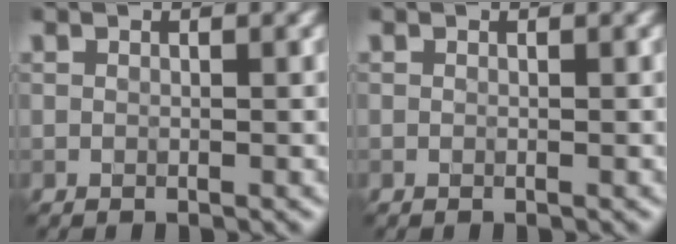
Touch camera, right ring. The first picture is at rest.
{"total": 0.0}